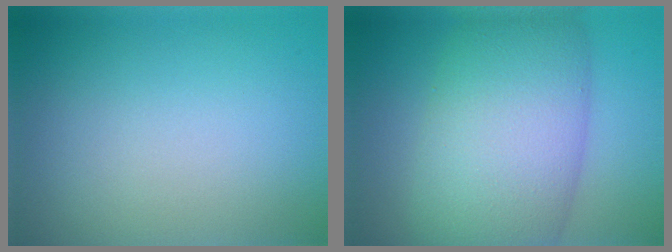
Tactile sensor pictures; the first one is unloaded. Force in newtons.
{"total": 11.5, "press": 11.5, "slide": 0.6}